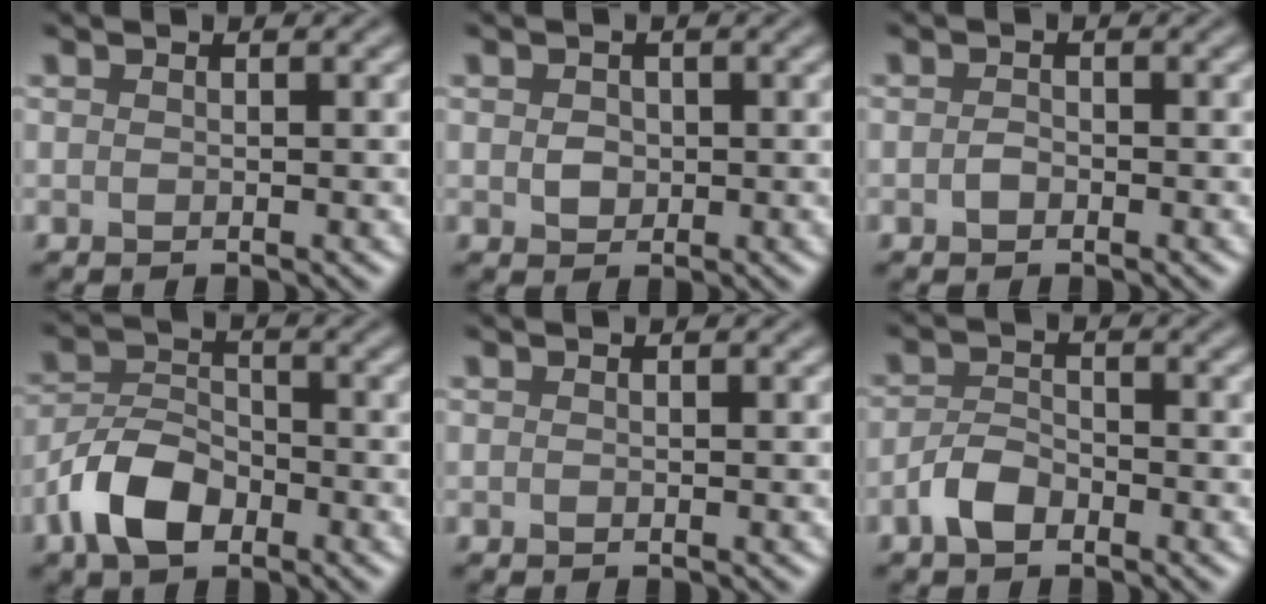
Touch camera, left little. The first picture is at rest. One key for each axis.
{"total": 1.4, "fx": 0.2, "fy": 1.2, "fz": 0.7, "tx": -0.014, "ty": -0.002, "tz": 0.002}
{"total": 0.8, "fx": -0.3, "fy": 0.6, "fz": 0.5, "tx": -0.012, "ty": -0.001, "tz": -0.008}
{"total": 5.5, "fx": -3.0, "fy": 3.1, "fz": 3.4, "tx": -0.063, "ty": 0.002, "tz": -0.066}
{"total": 0.0}
{"total": 2.6, "fx": -1.6, "fy": 1.3, "fz": 1.5, "tx": -0.032, "ty": 0.005, "tz": -0.037}